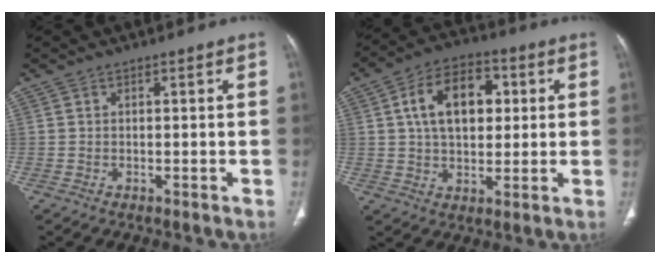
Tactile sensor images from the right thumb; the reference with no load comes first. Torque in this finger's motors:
{"motor_torque": [0.48, 3.12, 1.31, -0.43, 0.43]}